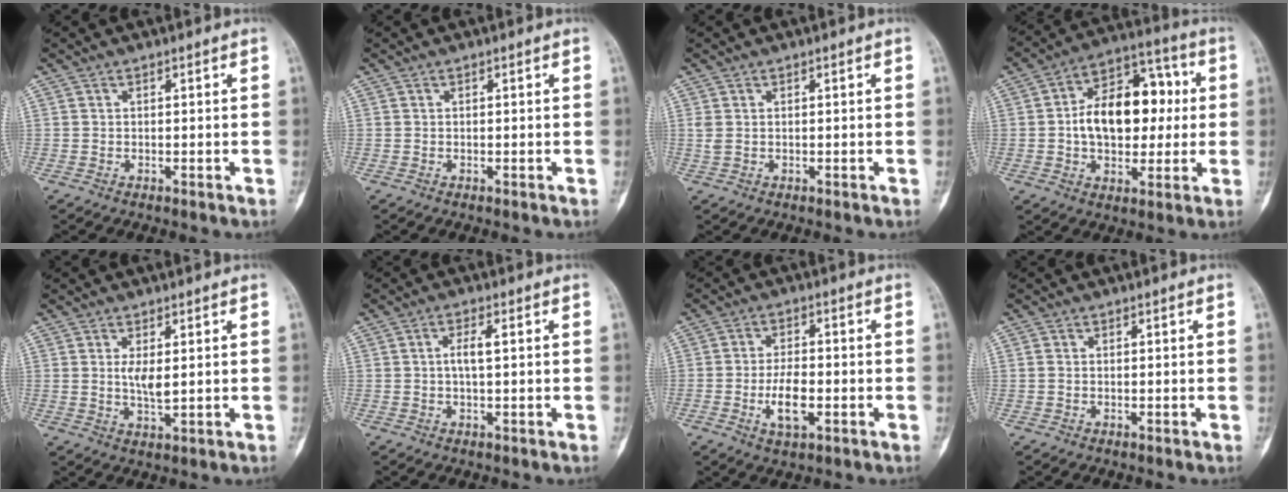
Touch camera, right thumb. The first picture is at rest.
{"total": 0.0}
{"total": 1.3, "force": [0.3, 0.7, 1.0], "torque": [-0.032, 0.006, 0.012]}
{"total": 17.1, "force": [0.9, 11.0, 13.0], "torque": [-0.164, 0.033, 0.010]}
{"total": 3.6, "force": [0.8, 1.2, 3.3], "torque": [-0.062, -0.012, 0.020]}
{"total": 3.0, "force": [0.4, 0.8, 2.9], "torque": [-0.060, 0.008, 0.007]}
{"total": 6.7, "force": [-1.9, 3.1, 5.6], "torque": [-0.100, 0.006, -0.032]}
{"total": 0.8, "force": [0.0, 0.6, 0.5], "torque": [-0.012, 0.000, 0.002]}